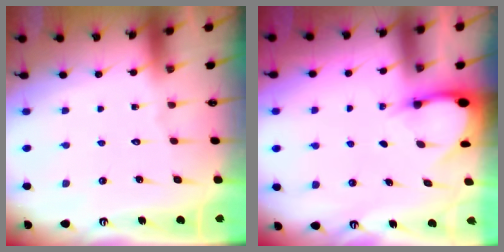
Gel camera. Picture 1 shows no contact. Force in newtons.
{"total": 3.3, "press": 3.3, "slide": 0.2}